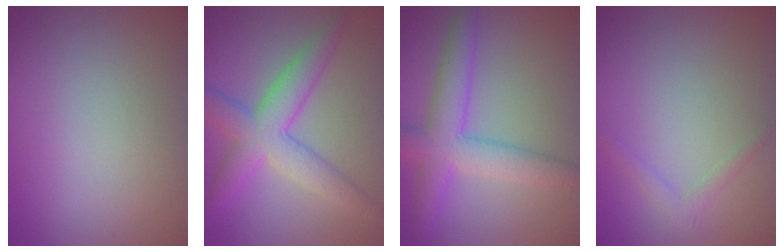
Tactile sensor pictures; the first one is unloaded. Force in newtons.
{"total": 5.7, "press": 5.7, "slide": 0.2}
{"total": 5.6, "press": 5.6, "slide": 0.3}
{"total": 1.2, "press": 1.2, "slide": 0.1}